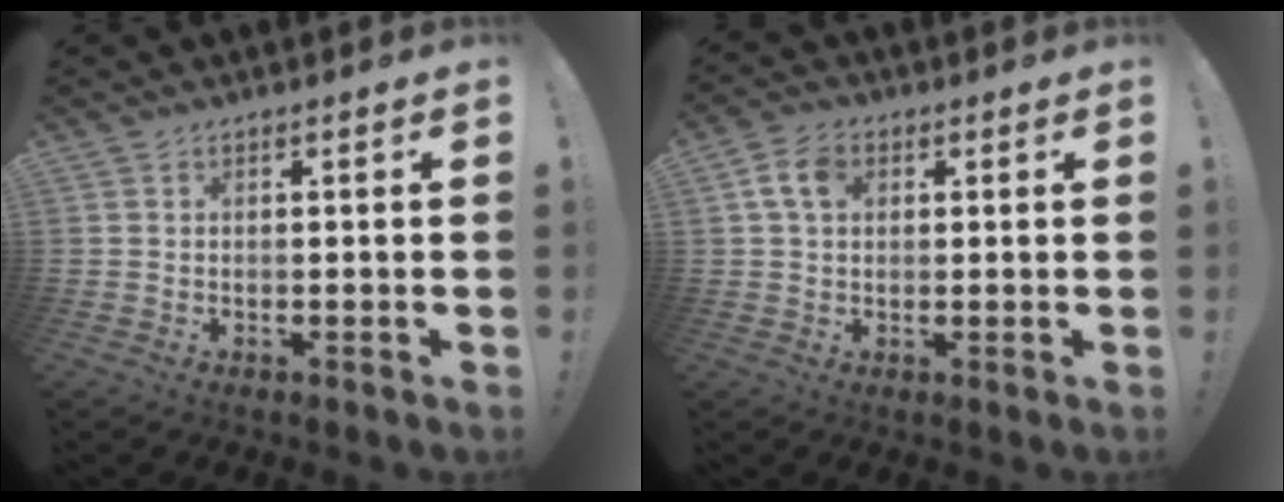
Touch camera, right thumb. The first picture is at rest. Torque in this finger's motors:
{"motor_torque": [0.12, 0.11, 0.47, 0.14, 0.09]}